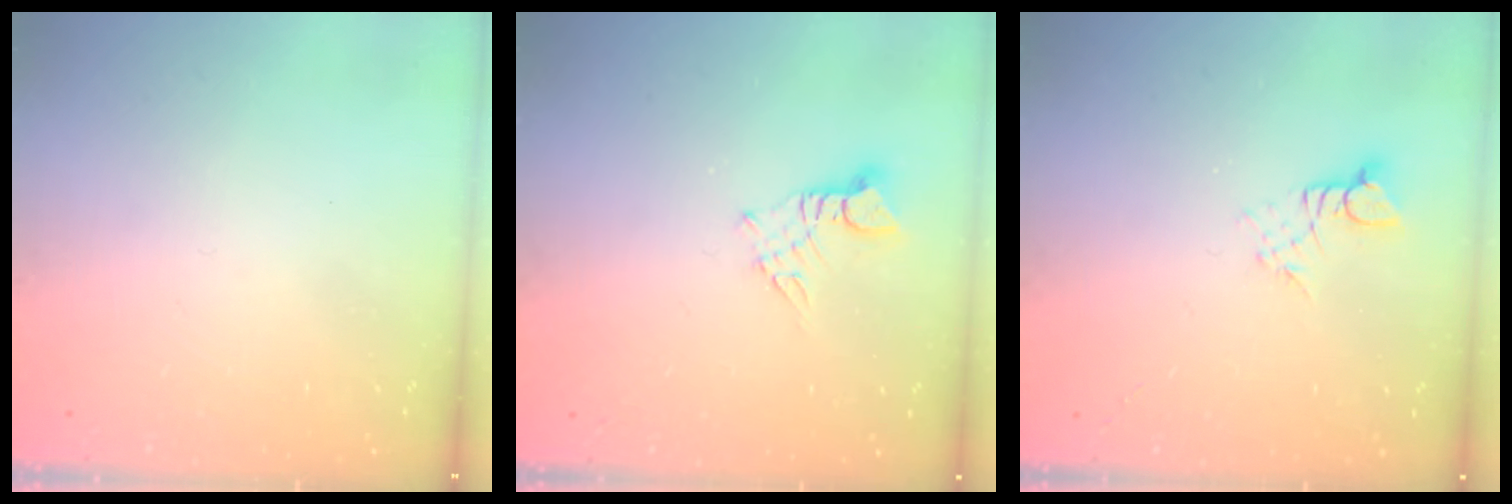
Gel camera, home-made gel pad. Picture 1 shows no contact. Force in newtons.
{"total": 3.1, "press": 3.1, "slide": 0.3}
{"total": 2.6, "press": 2.6, "slide": 0.3}